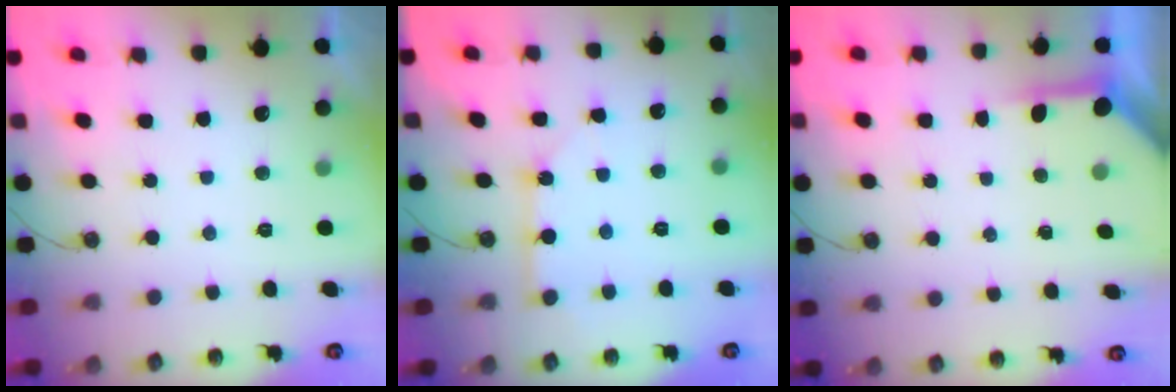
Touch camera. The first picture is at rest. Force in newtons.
{"total": 3.8, "press": 3.8, "slide": 0.3}
{"total": 5.0, "press": 4.9, "slide": 0.6}